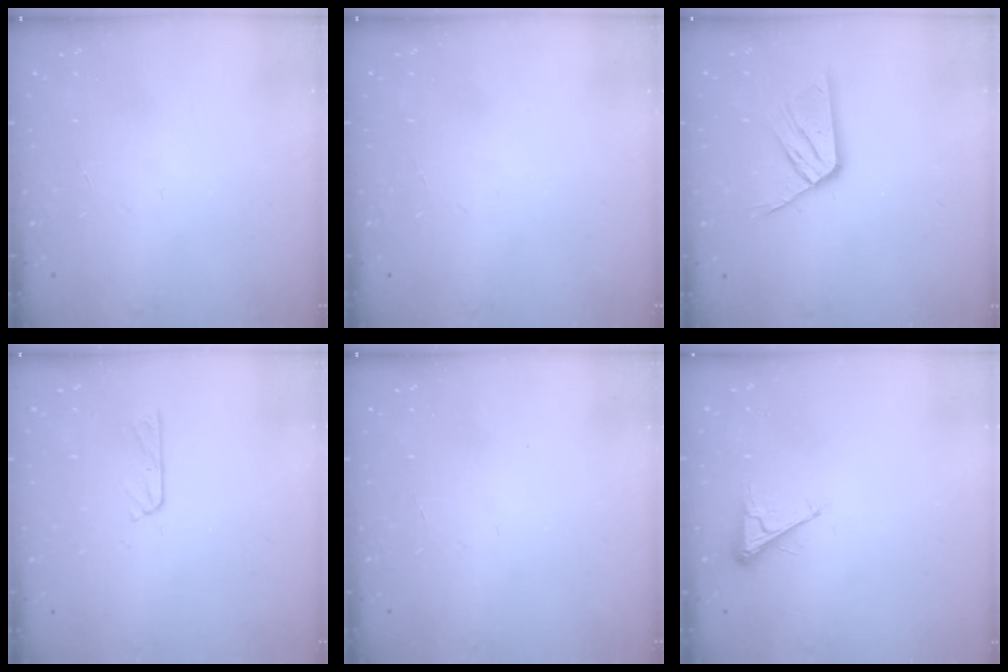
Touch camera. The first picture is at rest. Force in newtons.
{"total": 0.0}
{"total": 11.8, "press": 11.8, "slide": 1.0}
{"total": 3.7, "press": 3.6, "slide": 0.3}
{"total": 0.0}
{"total": 2.8, "press": 2.8, "slide": 0.4}